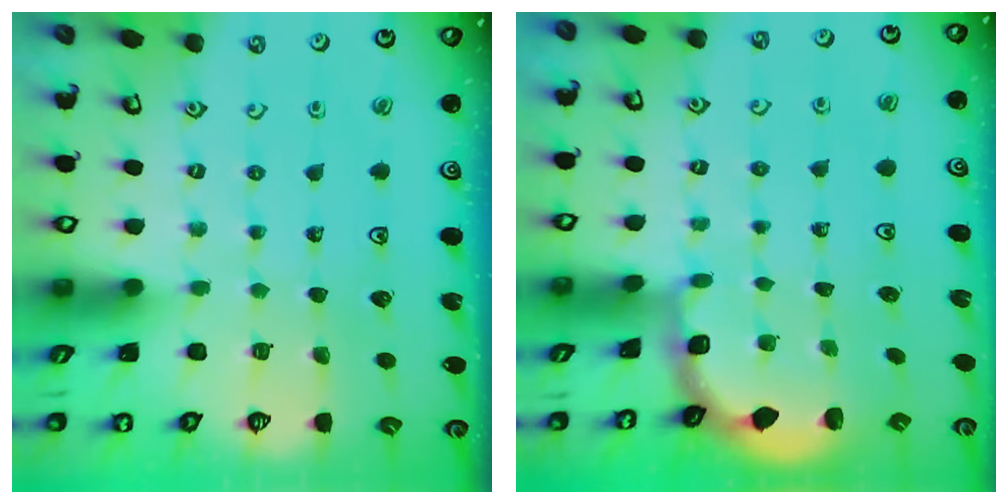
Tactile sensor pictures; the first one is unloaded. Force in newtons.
{"total": 1.9, "press": 1.7, "slide": 0.7}